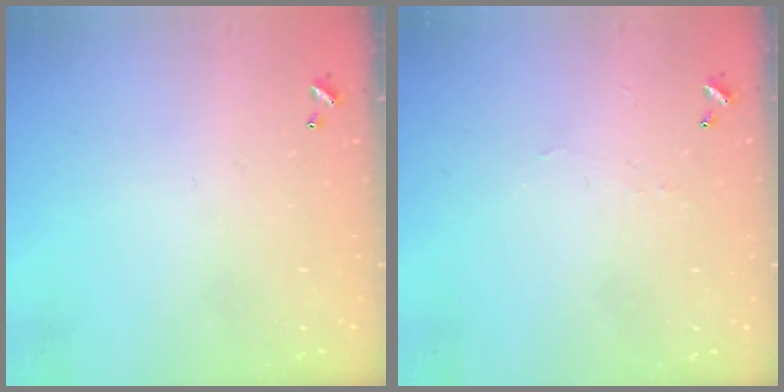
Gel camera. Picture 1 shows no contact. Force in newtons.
{"total": 1.2, "press": 1.1, "slide": 0.3}